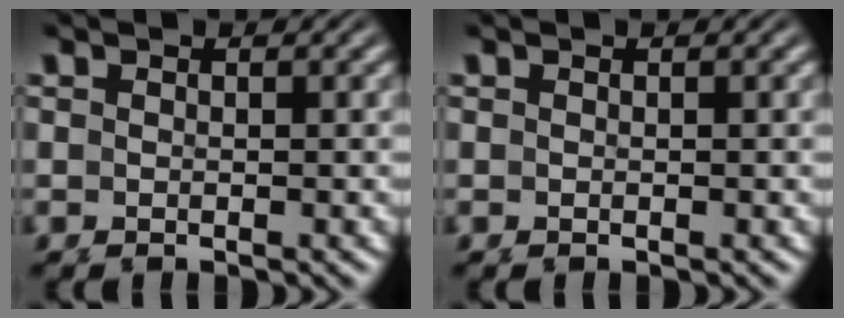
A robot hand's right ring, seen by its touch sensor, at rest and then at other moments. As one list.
[{"total": 0.0}]